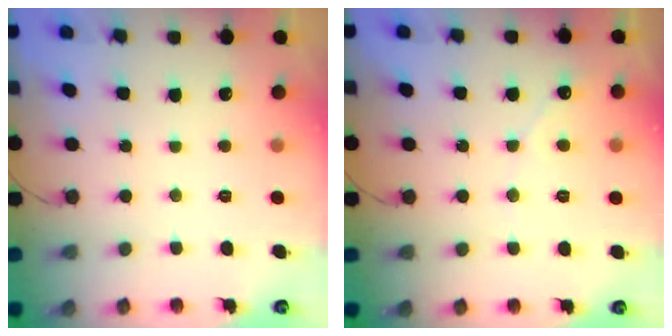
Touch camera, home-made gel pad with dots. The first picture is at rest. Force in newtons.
{"total": 2.3, "press": 2.3, "slide": 0.1}